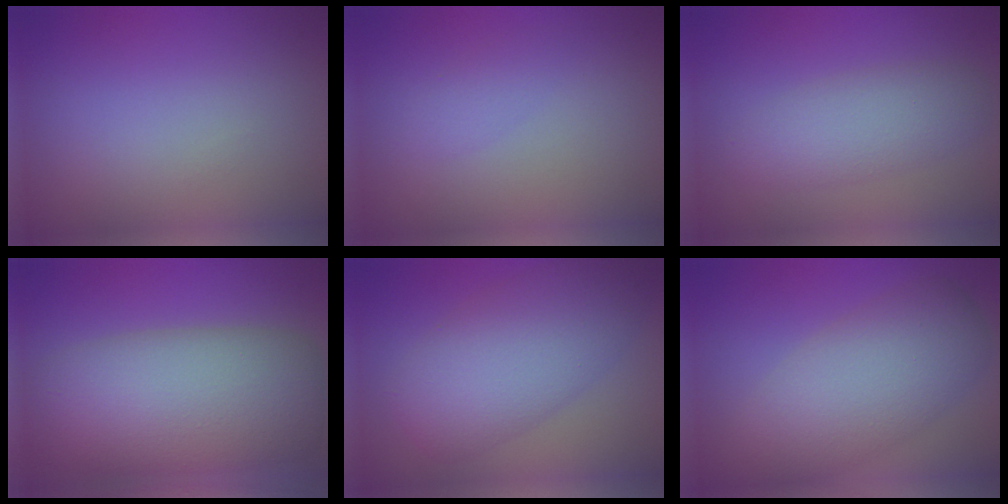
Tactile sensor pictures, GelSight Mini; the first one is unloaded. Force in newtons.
{"total": 1.2, "press": 1.2, "slide": 0.0}
{"total": 3.5, "press": 3.5, "slide": 0.3}
{"total": 10.8, "press": 10.8, "slide": 0.4}
{"total": 7.9, "press": 7.9, "slide": 0.3}
{"total": 7.4, "press": 7.4, "slide": 0.6}